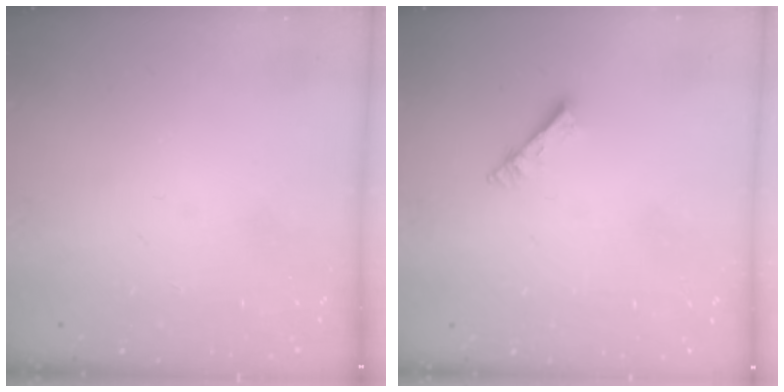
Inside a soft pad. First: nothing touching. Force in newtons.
{"total": 3.0, "press": 3.0, "slide": 0.3}